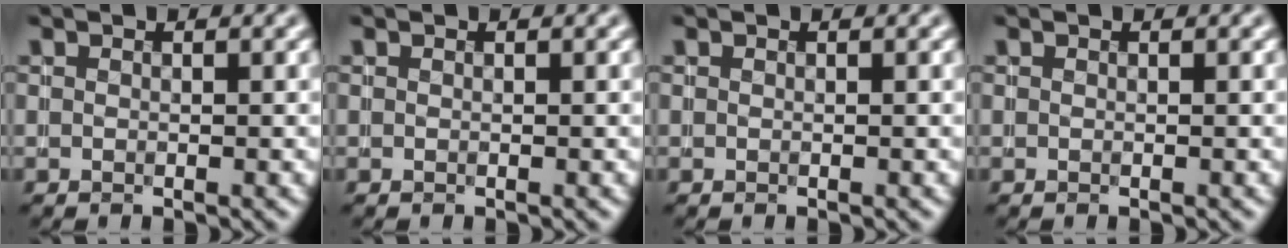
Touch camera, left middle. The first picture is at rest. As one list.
[{"total": 0.0}, {"total": 0.0}, {"total": 0.0}]